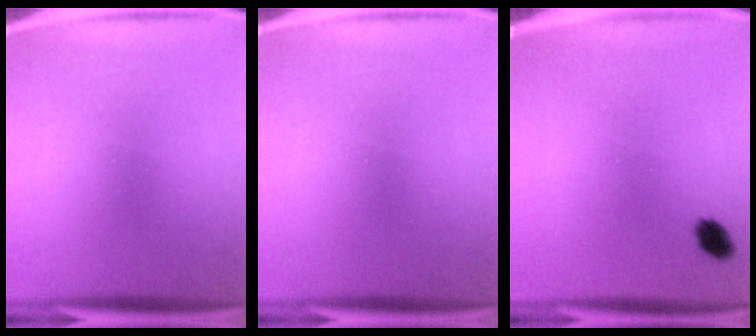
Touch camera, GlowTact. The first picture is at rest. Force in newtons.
{"total": 0.0}
{"total": 2.8}